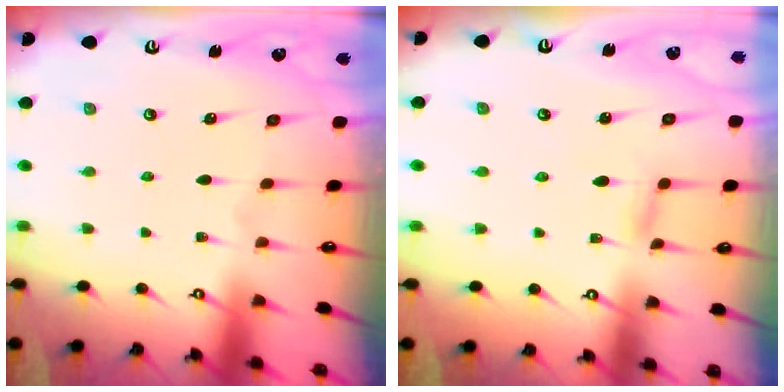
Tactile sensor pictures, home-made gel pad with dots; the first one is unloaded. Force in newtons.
{"total": 4.9, "press": 4.8, "slide": 0.7}